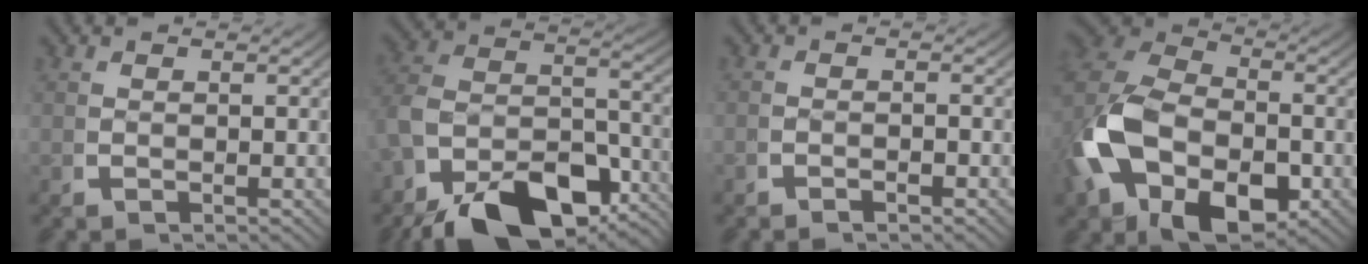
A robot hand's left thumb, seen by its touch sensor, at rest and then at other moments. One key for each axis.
{"total": 13.8, "fx": -5.9, "fy": 8.6, "fz": 9.1, "tx": -0.194, "ty": -0.055, "tz": -0.075}
{"total": 1.1, "fx": -1.1, "fy": 0.2, "fz": 0.0, "tx": 0.001, "ty": -0.004, "tz": -0.023}
{"total": 12.9, "fx": -1.5, "fy": 9.1, "fz": 9.0, "tx": -0.207, "ty": -0.039, "tz": -0.015}